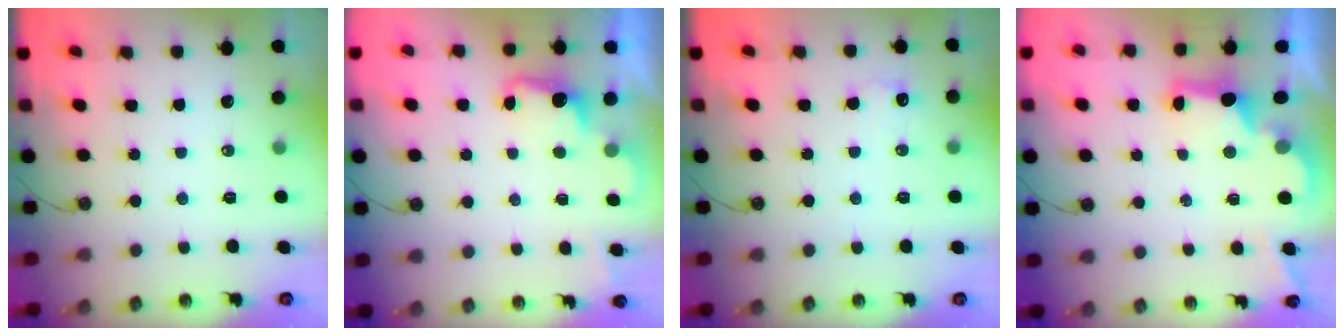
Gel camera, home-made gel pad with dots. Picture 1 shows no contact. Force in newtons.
{"total": 2.2, "press": 2.0, "slide": 1.0}
{"total": 6.5, "press": 6.5, "slide": 0.7}
{"total": 2.8, "press": 2.6, "slide": 0.9}